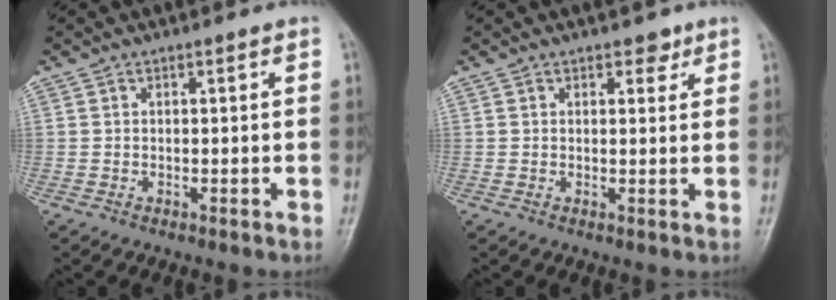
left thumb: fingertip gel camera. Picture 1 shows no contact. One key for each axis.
{"total": 2.3, "fx": 1.6, "fy": 1.3, "fz": 1.1, "tx": 0.001, "ty": -0.007, "tz": 0.019}